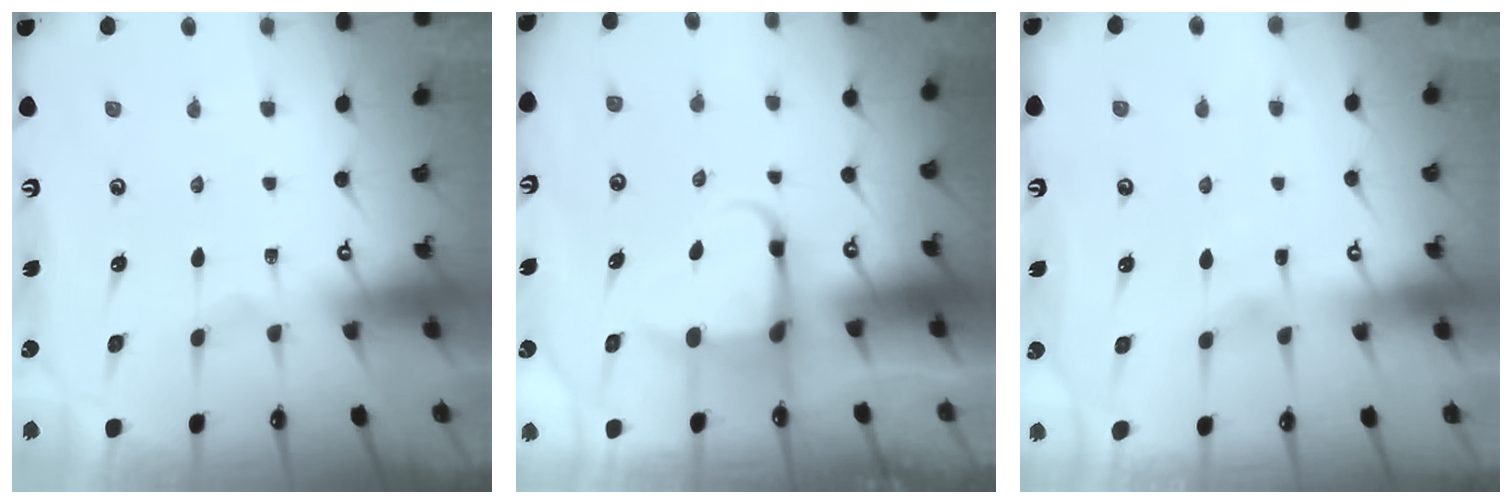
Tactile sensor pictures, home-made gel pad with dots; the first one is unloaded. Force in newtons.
{"total": 3.9, "press": 3.8, "slide": 0.9}
{"total": 1.9, "press": 1.9, "slide": 0.4}